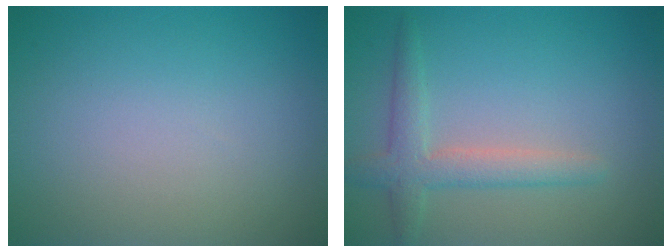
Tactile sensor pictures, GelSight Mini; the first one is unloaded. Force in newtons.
{"total": 3.0, "press": 3.0, "slide": 0.1}